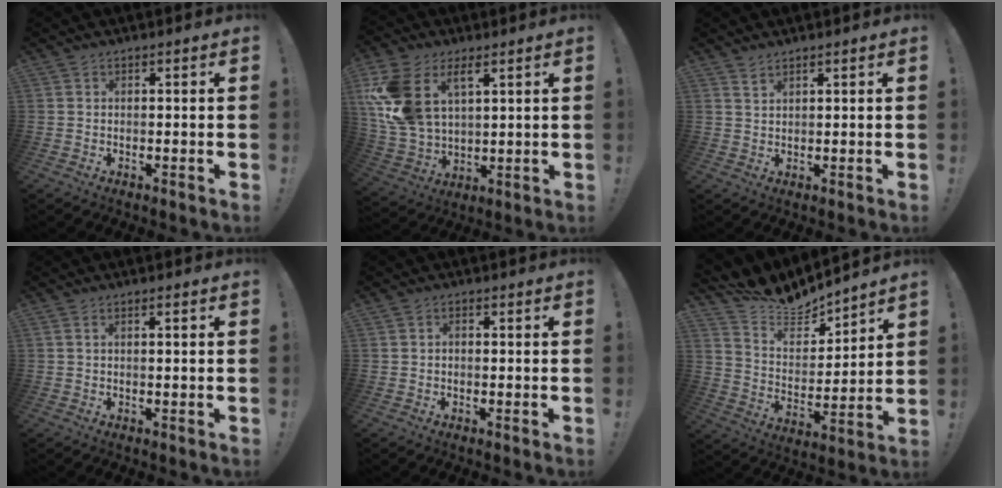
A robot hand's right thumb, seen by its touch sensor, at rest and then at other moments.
{"total": 15.6, "force": [7.0, 10.0, 9.7], "torque": [-0.202, -0.031, 0.135]}
{"total": 2.0, "force": [1.7, 0.5, 0.9], "torque": [-0.017, -0.010, 0.031]}
{"total": 1.4, "force": [0.1, 0.1, 1.4], "torque": [-0.028, 0.001, 0.003]}
{"total": 1.2, "force": [-0.8, 0.6, 0.7], "torque": [-0.019, 0.008, -0.013]}
{"total": 8.7, "force": [8.5, 2.1, 0.4], "torque": [-0.033, -0.085, 0.154]}